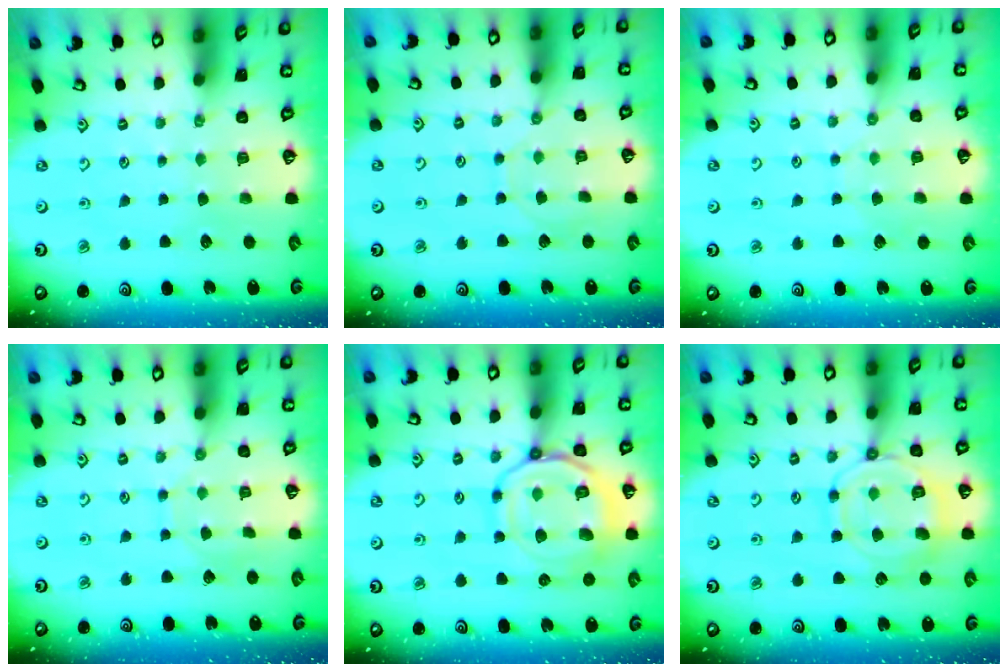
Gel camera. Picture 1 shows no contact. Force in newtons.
{"total": 6.5, "press": 6.5, "slide": 0.6}
{"total": 5.2, "press": 5.1, "slide": 0.7}
{"total": 5.9, "press": 5.9, "slide": 0.2}
{"total": 16.5, "press": 16.5, "slide": 1.7}
{"total": 12.7, "press": 12.6, "slide": 1.4}